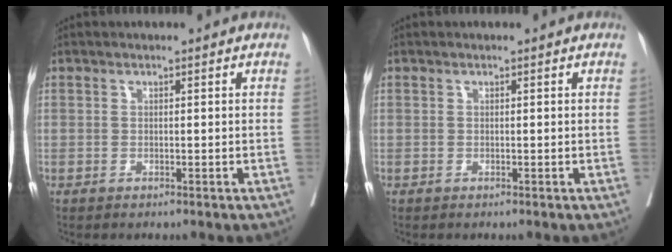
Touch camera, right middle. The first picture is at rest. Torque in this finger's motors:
{"motor_torque": [0.01, -0.01, -0.08, -0.09]}